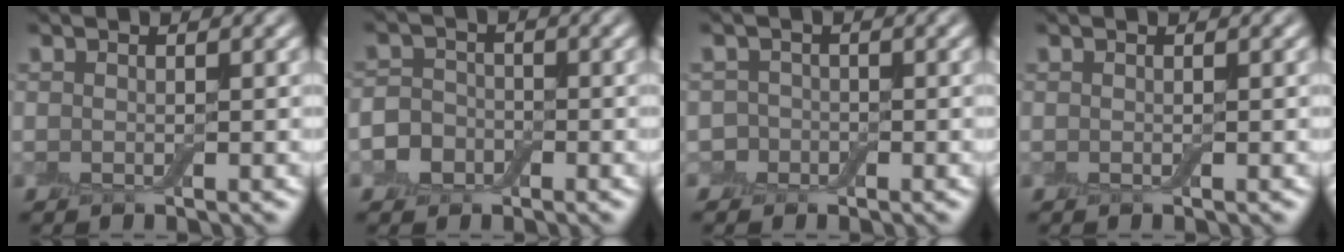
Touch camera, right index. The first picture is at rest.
{"total": 3.0, "force": [-1.2, 2.4, 1.1], "torque": [-0.004, 0.003, -0.034]}
{"total": 1.7, "force": [-0.7, 1.6, 0.1], "torque": [0.019, 0.005, -0.019]}
{"total": 0.0}